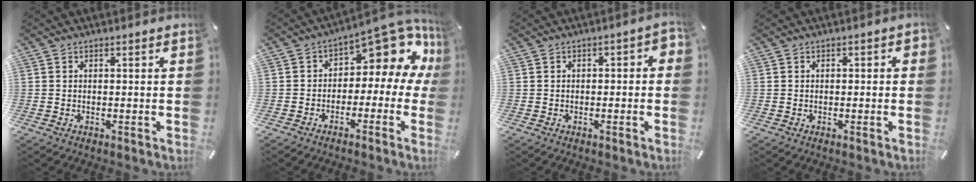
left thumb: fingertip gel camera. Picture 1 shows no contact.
{"total": 10.4, "force": [6.1, 4.6, 7.0], "torque": [-0.100, -0.055, 0.100]}
{"total": 2.5, "force": [-1.3, 1.3, 1.7], "torque": [-0.028, 0.012, -0.025]}
{"total": 1.0, "force": [-0.5, 0.7, 0.6], "torque": [-0.012, 0.003, -0.010]}